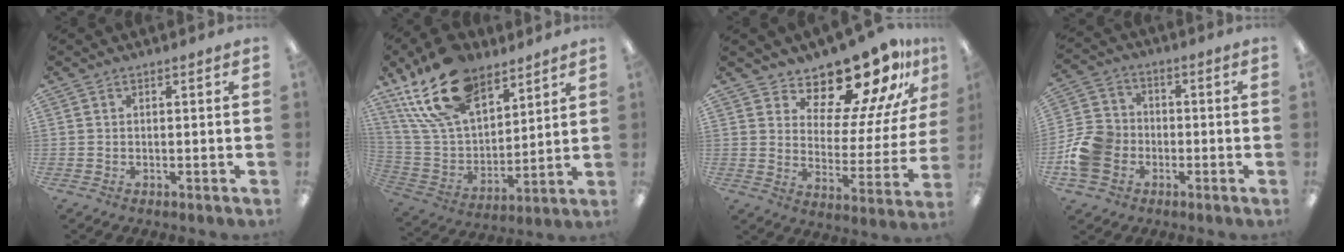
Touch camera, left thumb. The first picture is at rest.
{"total": 21.5, "force": [13.9, 11.7, 11.5], "torque": [-0.235, -0.067, 0.253]}
{"total": 16.7, "force": [14.4, 5.3, 6.8], "torque": [-0.106, -0.118, 0.242]}
{"total": 11.2, "force": [-3.3, 9.6, 4.8], "torque": [-0.095, 0.037, -0.057]}